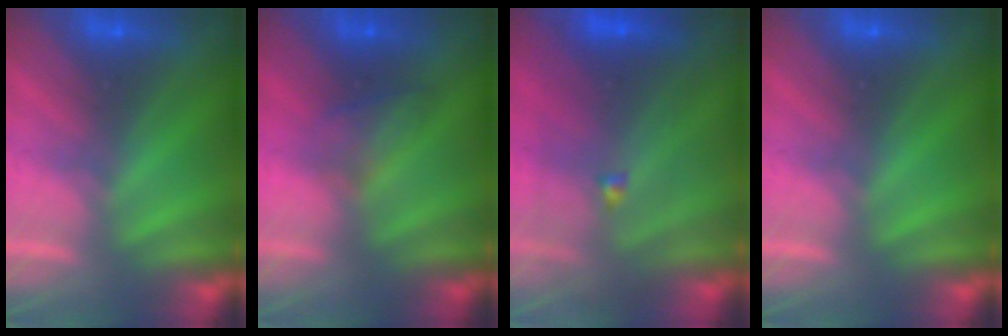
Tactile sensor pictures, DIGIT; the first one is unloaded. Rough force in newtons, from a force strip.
{"total": 2.2}
{"total": 4.9}
{"total": 0.0}